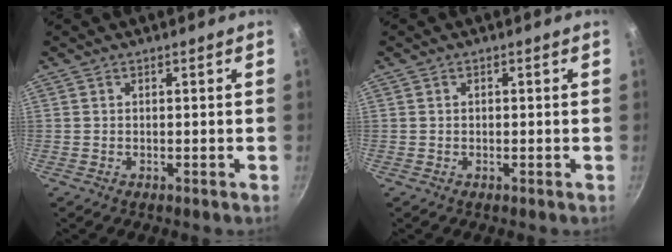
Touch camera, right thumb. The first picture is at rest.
{"total": 0.6, "force": [0.1, 0.5, 0.4], "torque": [-0.005, 0.004, 0.002]}